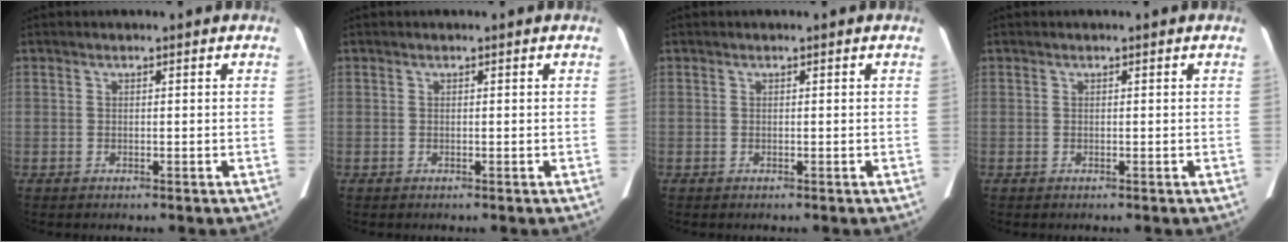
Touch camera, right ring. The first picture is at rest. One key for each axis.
{"total": 0.0}
{"total": 0.0}
{"total": 0.0}